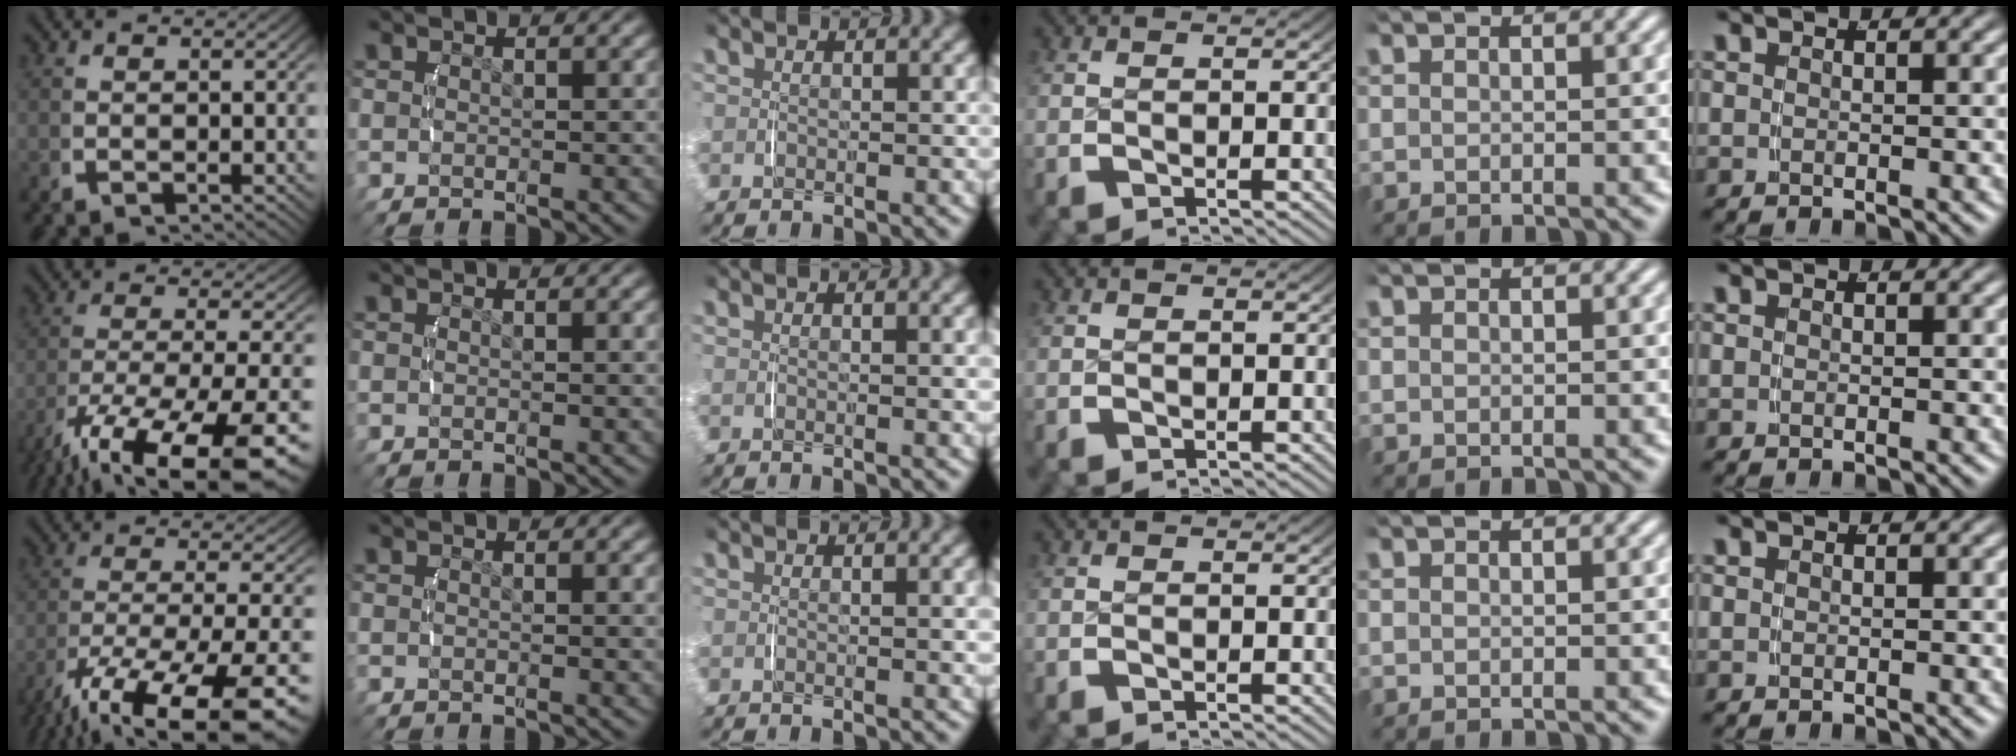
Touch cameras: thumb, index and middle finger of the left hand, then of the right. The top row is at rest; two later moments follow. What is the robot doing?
{"motion": "lift_and_place", "object": "glasses case"}